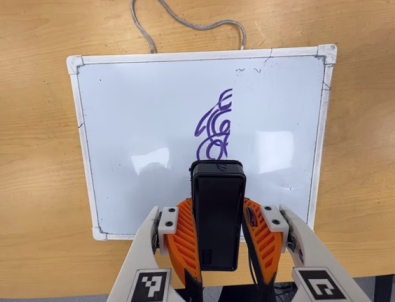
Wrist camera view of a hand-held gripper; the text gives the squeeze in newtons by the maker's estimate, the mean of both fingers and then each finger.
{"total": 5.5, "left": 4.1, "right": 6.8}